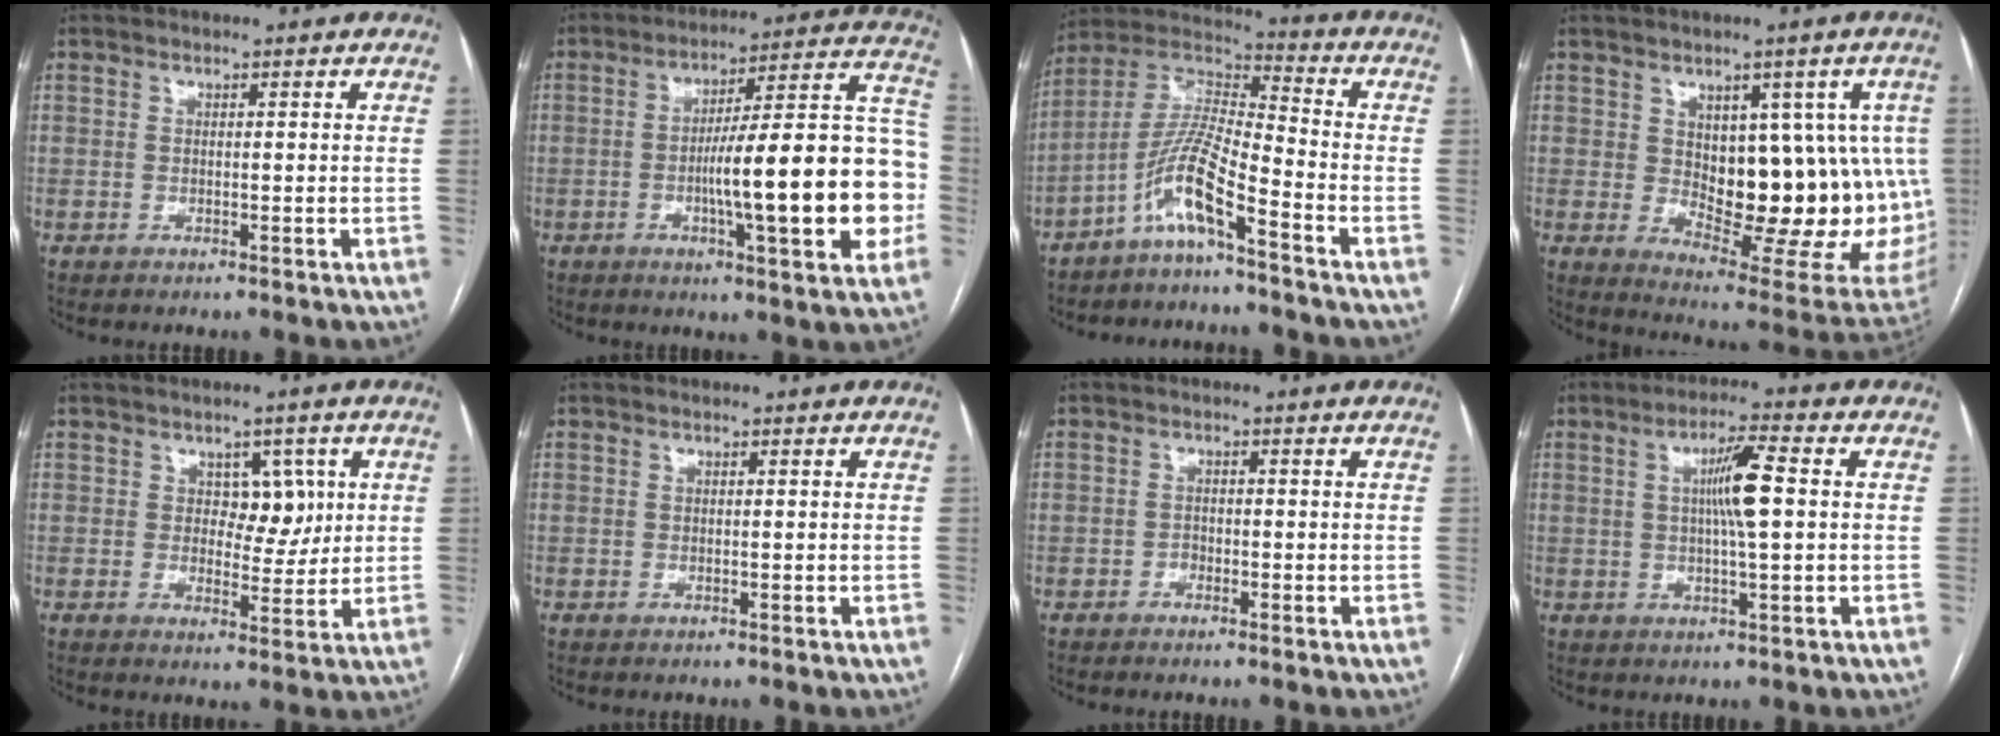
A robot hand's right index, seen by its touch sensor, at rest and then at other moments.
{"total": 21.1, "force": [-3.8, 2.9, 20.6], "torque": [-0.235, 0.035, -0.049]}
{"total": 9.9, "force": [-6.0, 0.9, 7.8], "torque": [-0.171, 0.010, -0.123]}
{"total": 18.5, "force": [0.4, 8.9, 16.2], "torque": [-0.165, 0.008, 0.033]}
{"total": 5.0, "force": [1.5, 3.2, 3.5], "torque": [-0.042, 0.005, 0.027]}
{"total": 0.0}
{"total": 1.0, "force": [-0.8, 0.6, 0.1], "torque": [0.003, 0.004, -0.017]}
{"total": 6.9, "force": [0.9, 0.2, 6.8], "torque": [-0.121, 0.003, 0.013]}